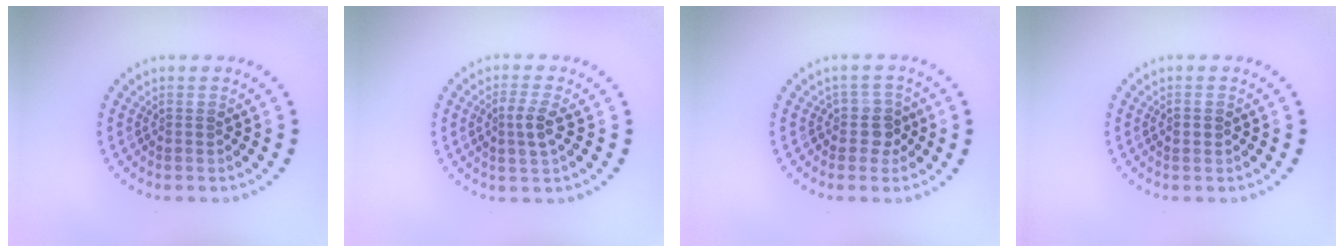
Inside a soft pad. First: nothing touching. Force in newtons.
{"total": 2.2, "press": 2.1, "slide": 0.7}
{"total": 2.2, "press": 1.8, "slide": 1.2}
{"total": 1.1, "press": 1.1, "slide": 0.2}